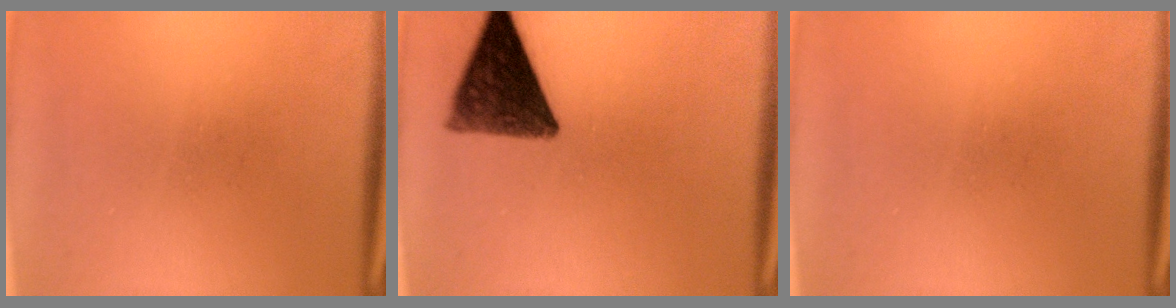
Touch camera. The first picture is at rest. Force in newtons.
{"total": 11.2}
{"total": 0.0}